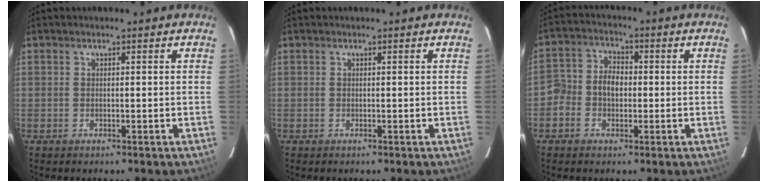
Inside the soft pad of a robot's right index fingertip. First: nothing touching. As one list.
[{"total": 0.0}, {"total": 5.5, "force": [-1.0, 4.4, 3.0], "torque": [-0.056, 0.019, -0.022]}]